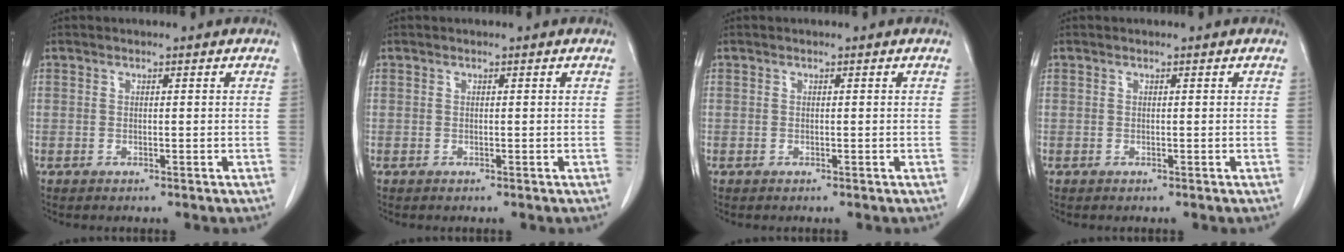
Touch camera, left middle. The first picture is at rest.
{"total": 0.0}
{"total": 0.0}
{"total": 0.0}